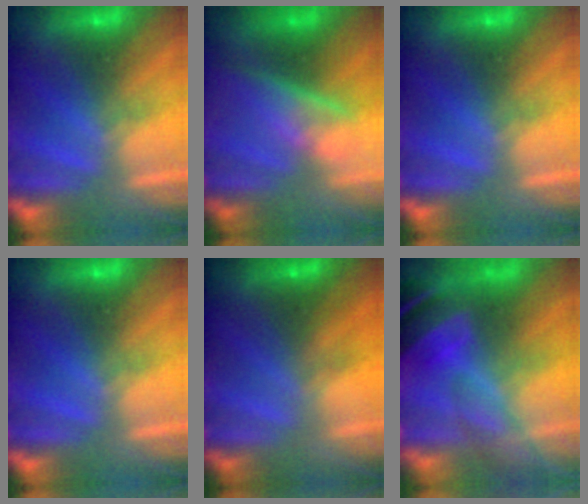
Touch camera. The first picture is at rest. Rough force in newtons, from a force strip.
{"total": 2.8}
{"total": 0.0}
{"total": 0.0}
{"total": 2.2}
{"total": 7.2}